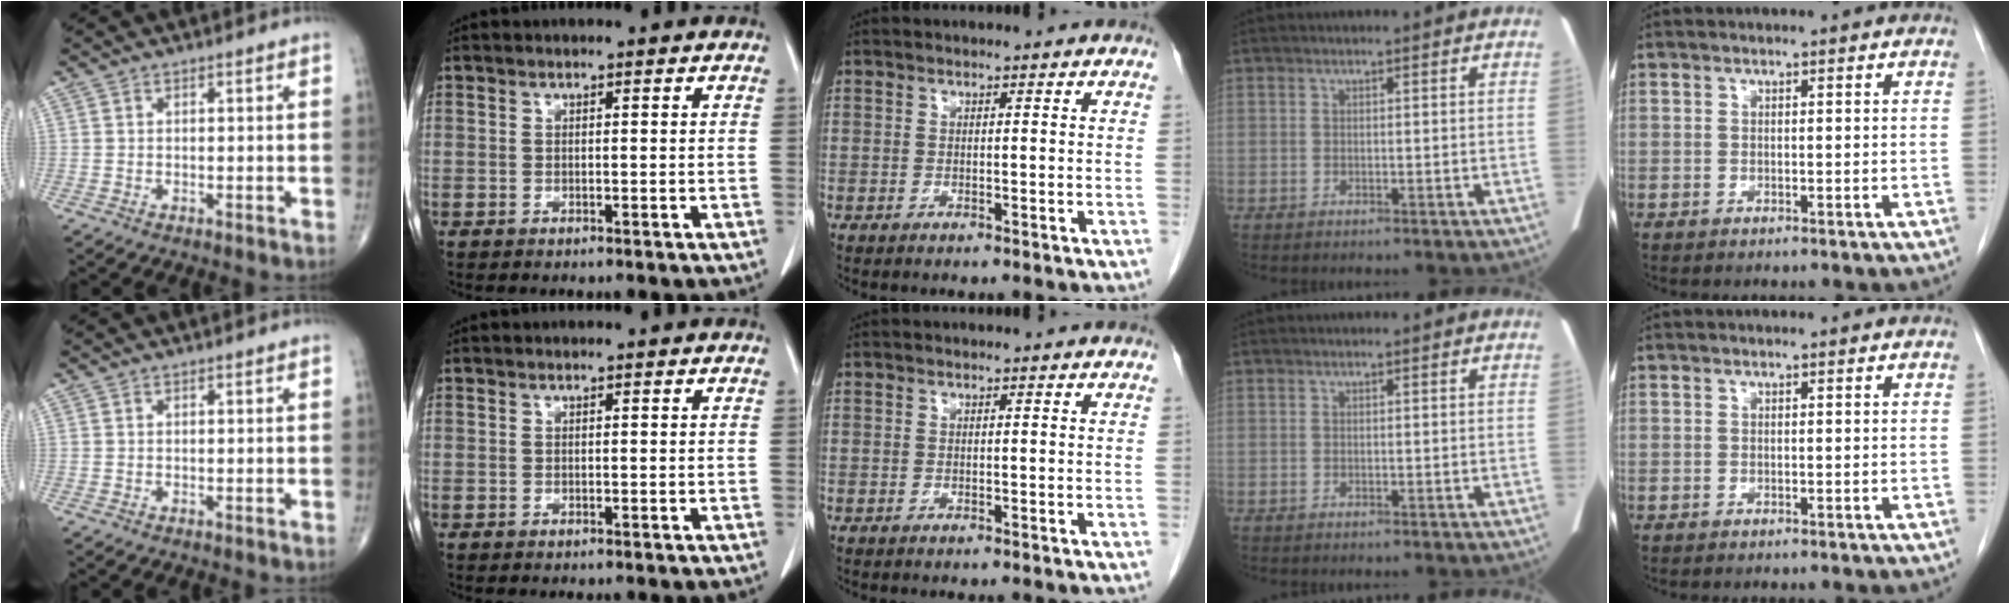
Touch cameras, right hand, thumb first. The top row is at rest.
{}